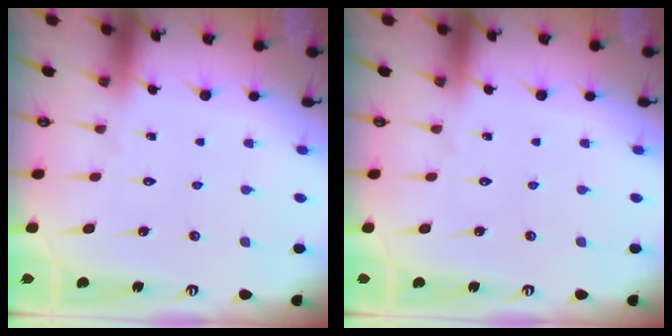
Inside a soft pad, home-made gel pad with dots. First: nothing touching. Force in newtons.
{"total": 0.0}